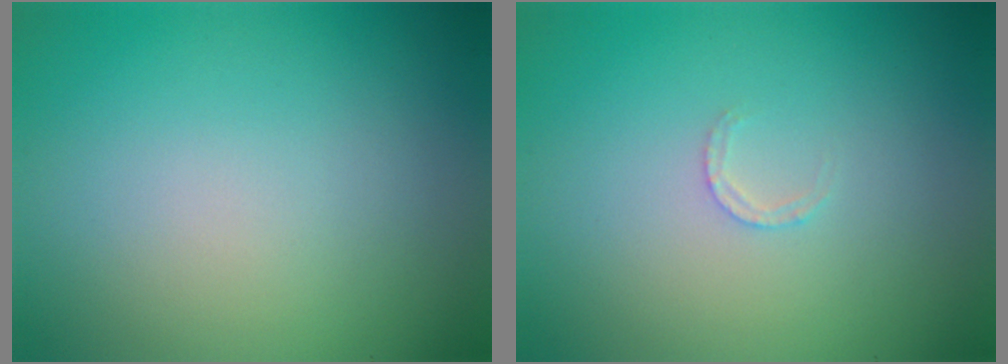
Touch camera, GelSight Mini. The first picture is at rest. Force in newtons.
{"total": 0.9, "press": 0.9, "slide": 0.2}